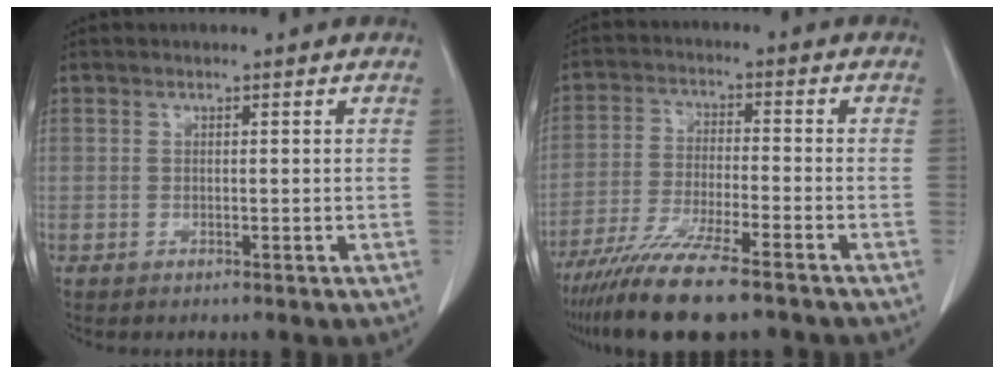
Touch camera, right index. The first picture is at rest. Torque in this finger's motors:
{"motor_torque": [1.52, -0.62, 0.84, 0.21]}